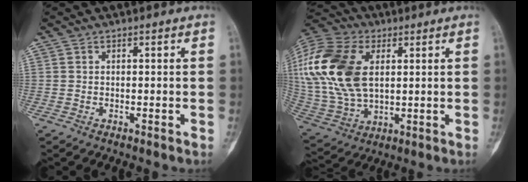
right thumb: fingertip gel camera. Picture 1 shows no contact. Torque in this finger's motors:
{"motor_torque": [1.15, 2.58, 2.23, 0.54, 0.77]}